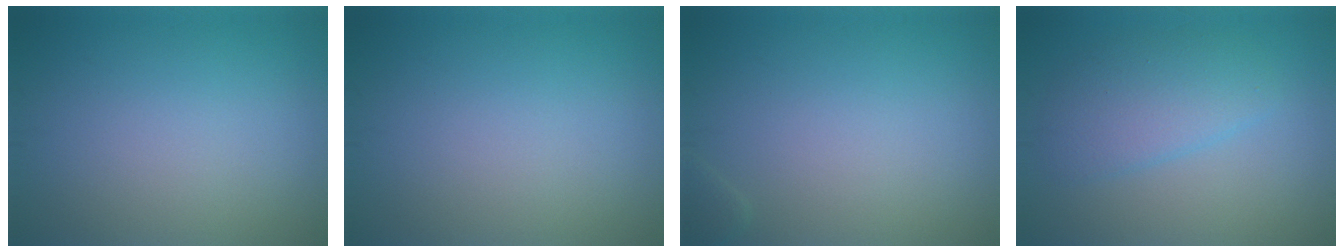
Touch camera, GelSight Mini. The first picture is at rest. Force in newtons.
{"total": 0.0}
{"total": 0.7, "press": 0.7, "slide": 0.1}
{"total": 3.5, "press": 3.5, "slide": 0.3}